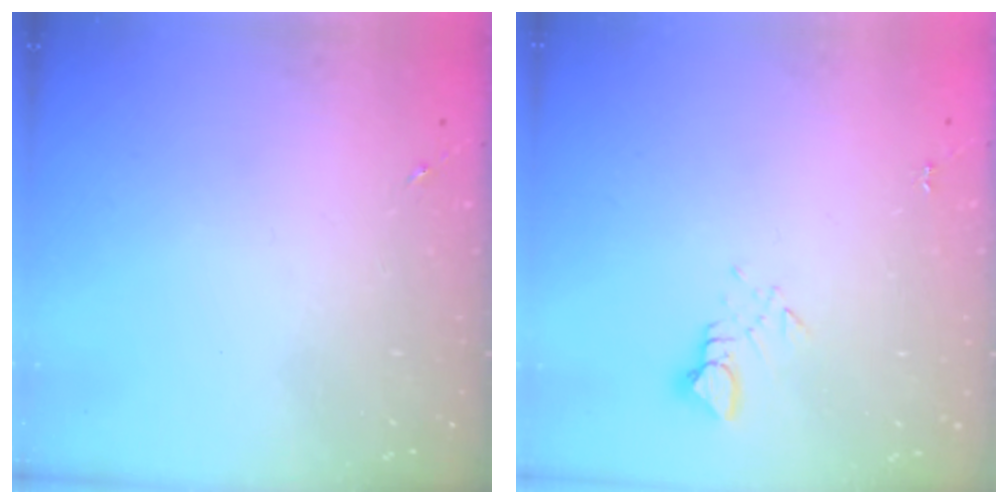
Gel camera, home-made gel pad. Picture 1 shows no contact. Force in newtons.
{"total": 3.9, "press": 3.9, "slide": 0.3}